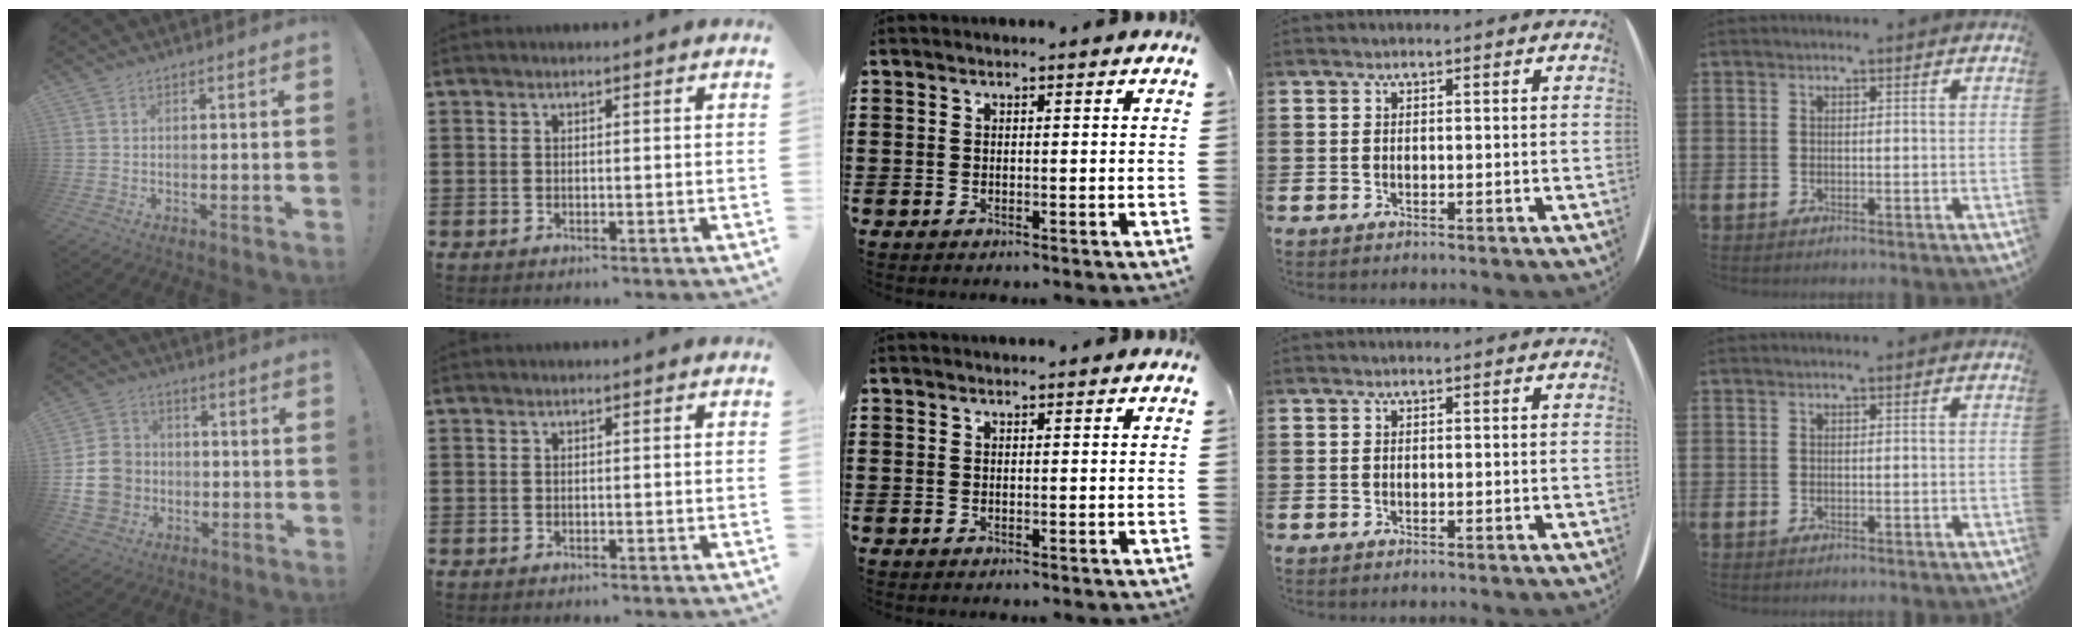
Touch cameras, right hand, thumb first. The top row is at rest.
{"thumb": {"total": 12.0, "force": [-2.3, 10.8, 4.9], "torque": [-0.072, 0.029, -0.034]}}